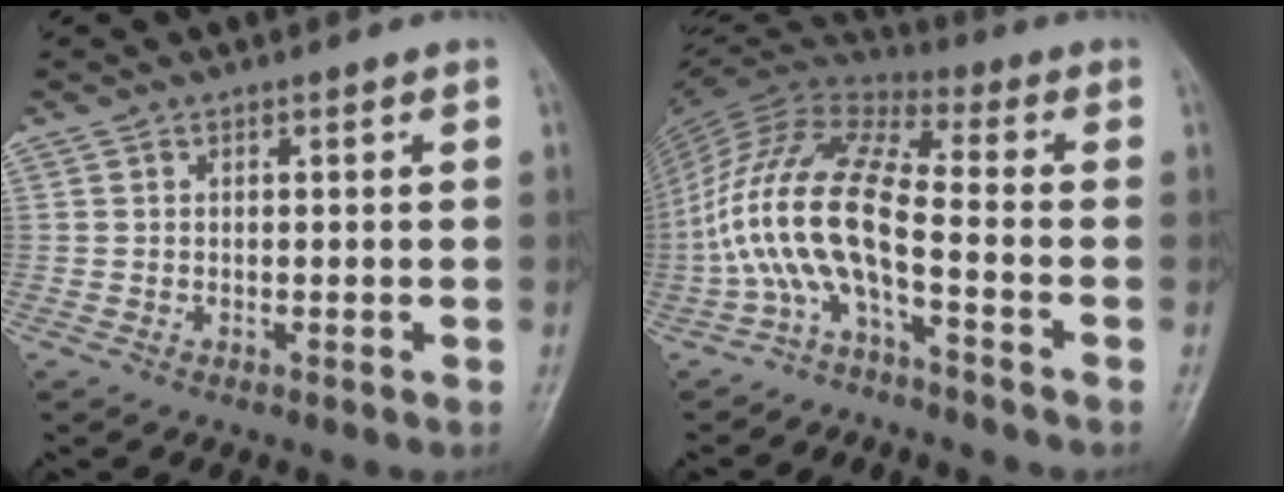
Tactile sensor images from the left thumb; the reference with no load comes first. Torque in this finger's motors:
{"motor_torque": [-0.47, 1.36, 1.77, 1.00, 0.44]}